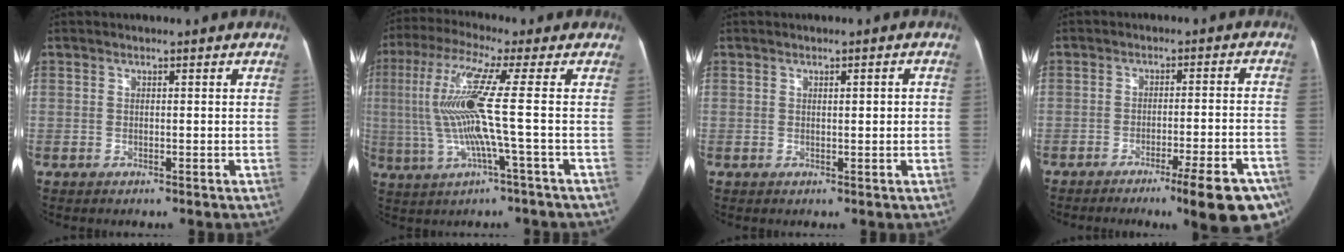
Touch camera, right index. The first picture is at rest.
{"total": 11.7, "force": [0.0, -1.3, 11.7], "torque": [-0.244, 0.004, -0.004]}
{"total": 1.6, "force": [0.2, 0.3, 1.6], "torque": [-0.024, 0.004, 0.003]}
{"total": 13.1, "force": [-9.0, 1.2, 9.4], "torque": [-0.070, 0.017, -0.124]}